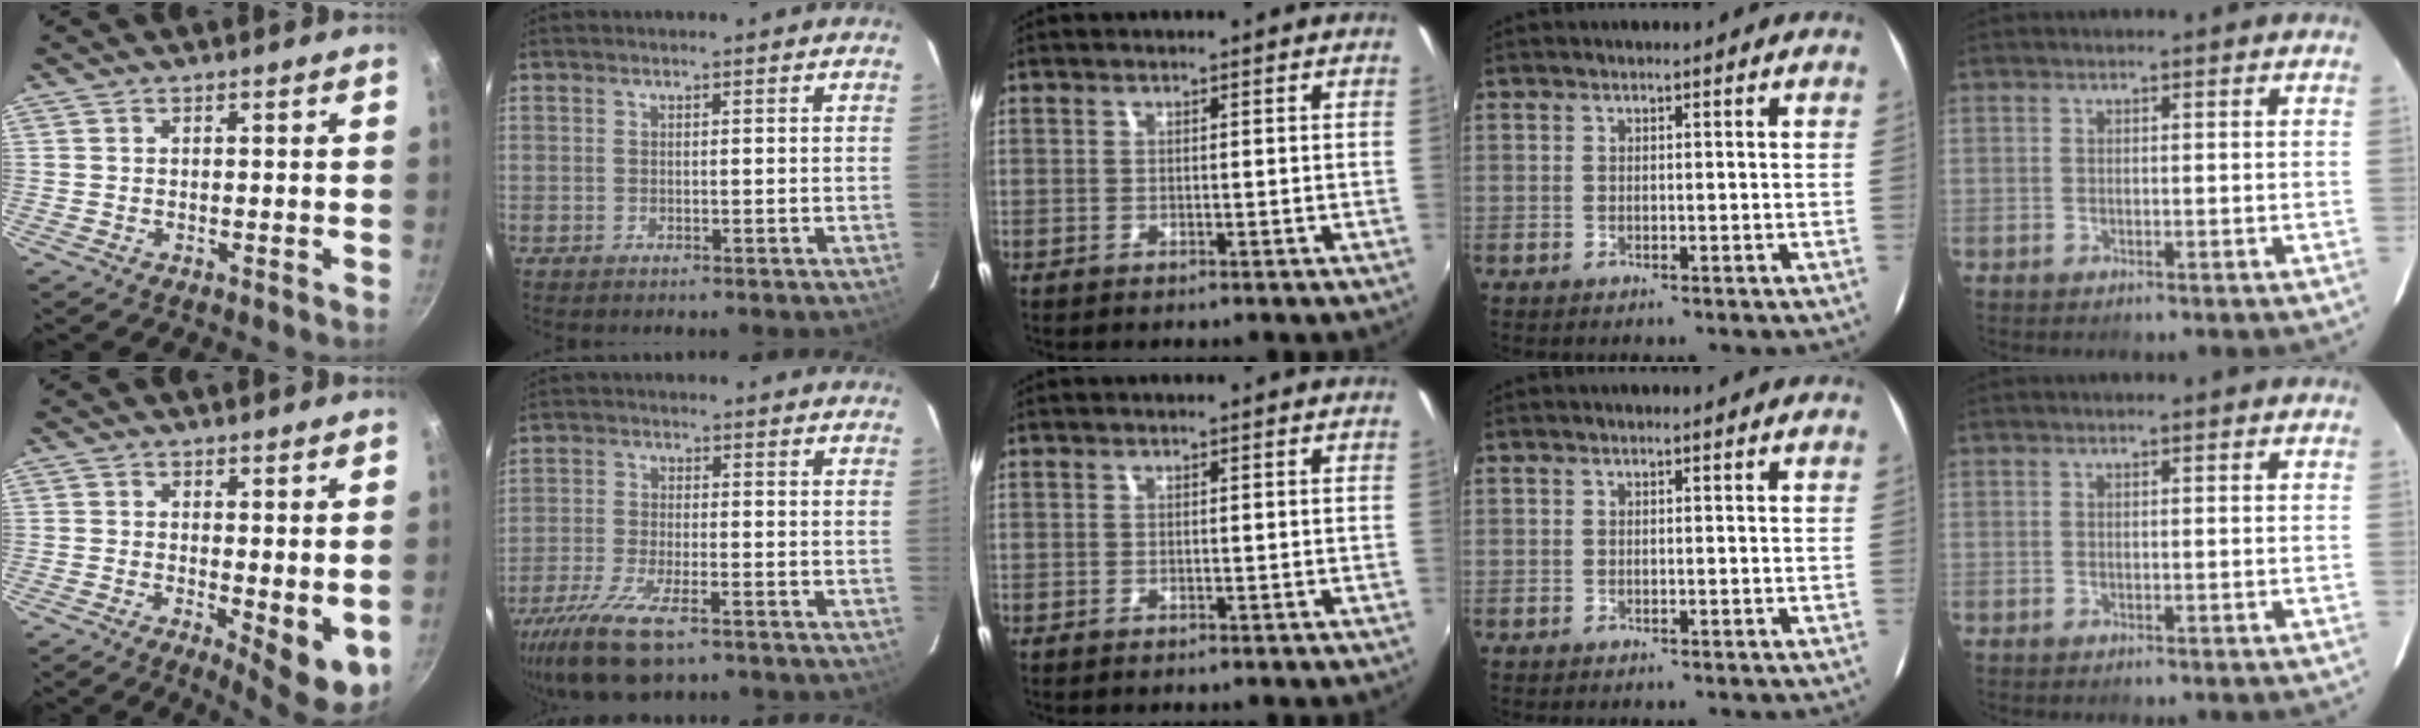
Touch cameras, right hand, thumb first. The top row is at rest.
{"thumb": {"total": 6.8, "force": [-0.4, 2.4, 6.4], "torque": [-0.085, -0.015, 0.000]}, "index": {"total": 12.3, "force": [-8.3, 3.6, 8.3], "torque": [-0.192, -0.039, -0.159]}}